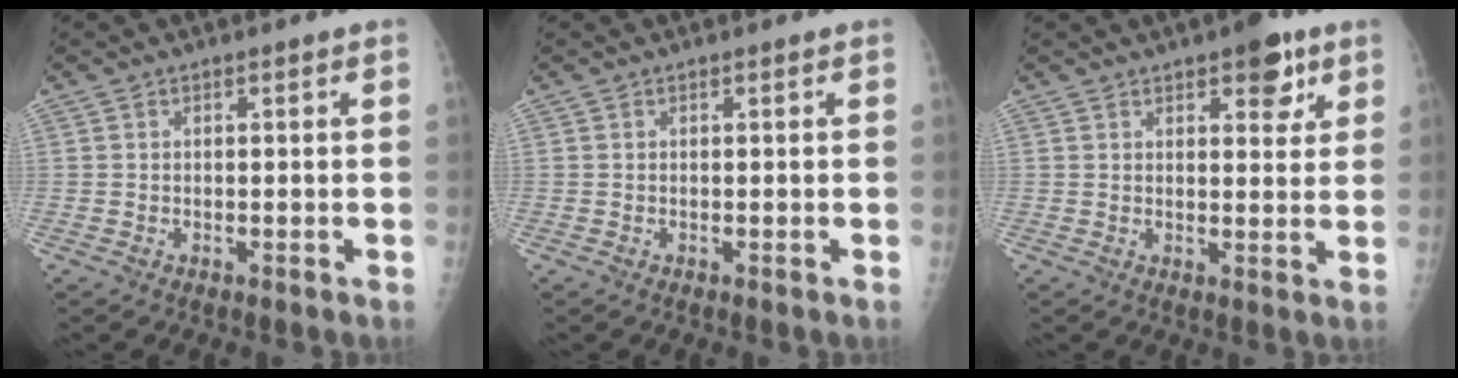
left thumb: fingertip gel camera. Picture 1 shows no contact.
{"total": 0.0}
{"total": 6.6, "force": [3.7, 3.1, 4.5], "torque": [-0.032, -0.015, 0.043]}